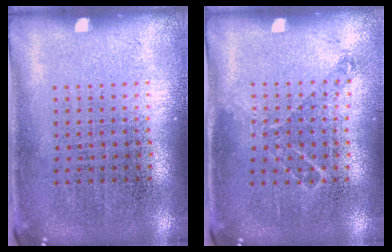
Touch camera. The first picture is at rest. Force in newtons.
{"total": 0.9, "press": 0.8, "slide": 0.2}